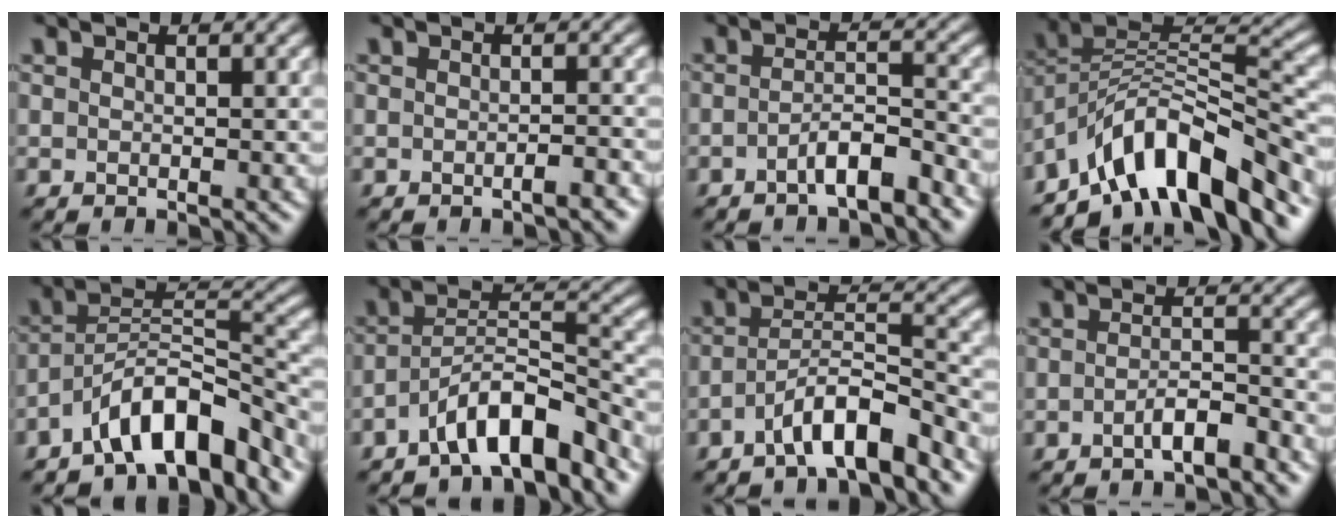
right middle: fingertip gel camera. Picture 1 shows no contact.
{"total": 1.4, "force": [-0.8, 0.3, 1.1], "torque": [-0.014, 0.004, -0.015]}
{"total": 3.7, "force": [-2.3, 0.9, 2.7], "torque": [-0.047, 0.009, -0.042]}
{"total": 10.8, "force": [-7.3, 3.9, 6.9], "torque": [-0.098, 0.015, -0.142]}
{"total": 8.4, "force": [-5.8, 2.9, 5.4], "torque": [-0.074, 0.013, -0.105]}
{"total": 6.9, "force": [-4.8, 2.0, 4.5], "torque": [-0.070, 0.011, -0.085]}
{"total": 5.7, "force": [-3.7, 1.4, 4.1], "torque": [-0.066, 0.010, -0.067]}
{"total": 2.9, "force": [-1.7, 0.7, 2.2], "torque": [-0.037, 0.008, -0.031]}